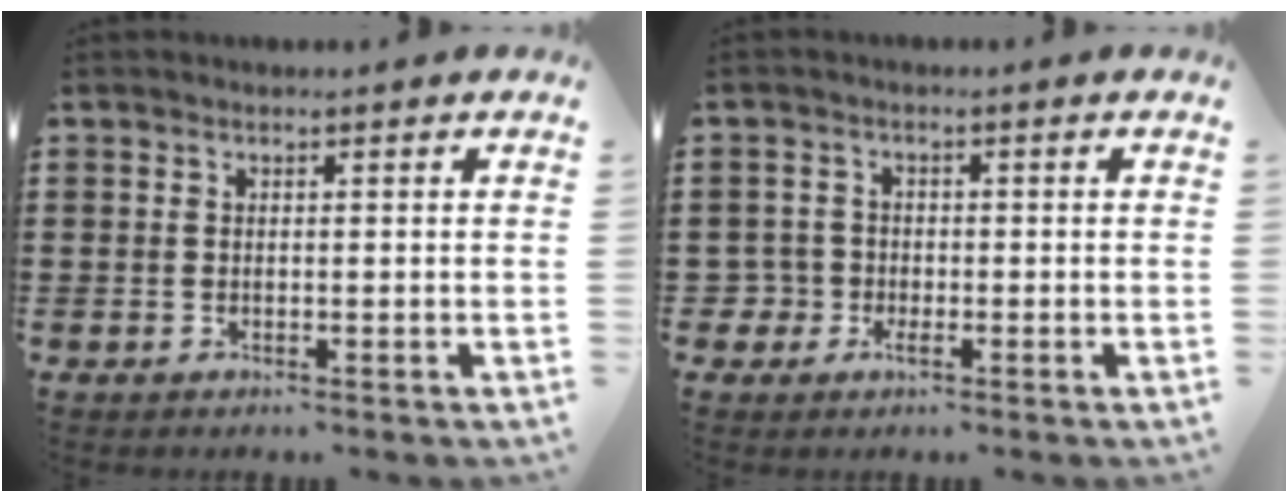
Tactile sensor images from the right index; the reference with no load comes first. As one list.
[{"total": 2.9, "force": [-1.5, 2.4, 0.7], "torque": [-0.030, 0.000, -0.035]}]